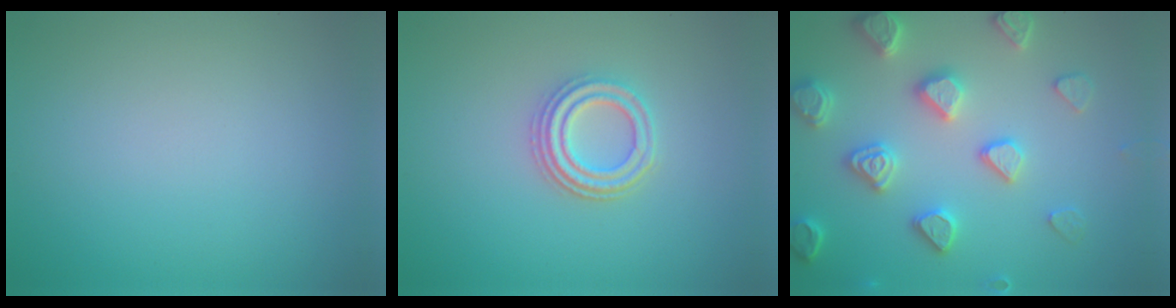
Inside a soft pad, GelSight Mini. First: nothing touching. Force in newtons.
{"total": 3.2, "press": 2.8, "slide": 1.6}
{"total": 4.7, "press": 4.7, "slide": 0.9}